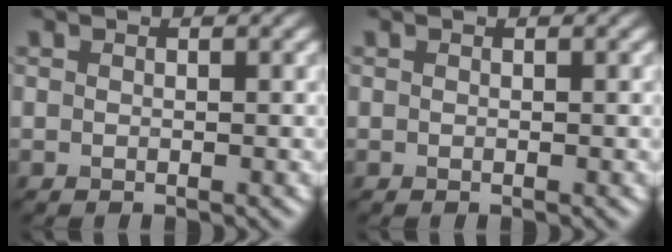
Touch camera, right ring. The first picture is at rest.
{"total": 0.0}